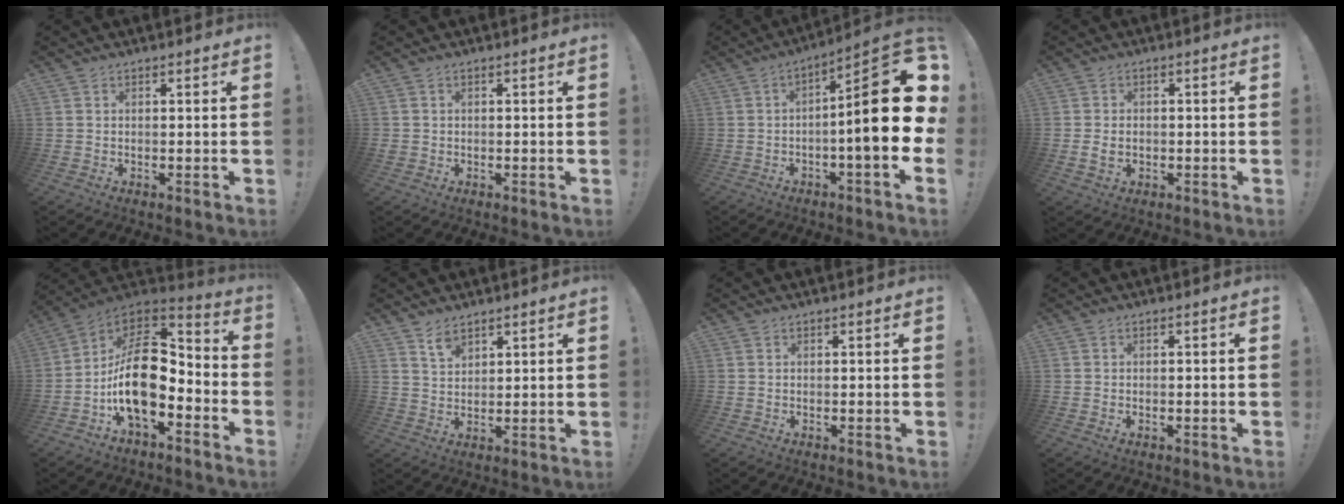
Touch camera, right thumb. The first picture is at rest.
{"total": 1.1, "force": [-0.2, 1.1, 0.3], "torque": [-0.012, 0.005, -0.001]}
{"total": 21.2, "force": [-0.1, 3.9, 20.8], "torque": [-0.312, -0.001, -0.005]}
{"total": 3.5, "force": [-0.6, 2.5, 2.4], "torque": [-0.032, 0.000, -0.013]}
{"total": 19.7, "force": [-2.6, 11.0, 16.2], "torque": [-0.294, 0.013, -0.037]}
{"total": 4.6, "force": [3.6, 2.0, 1.9], "torque": [-0.026, -0.025, 0.065]}
{"total": 0.0}
{"total": 0.5, "force": [-0.4, 0.0, 0.3], "torque": [-0.006, 0.000, -0.008]}